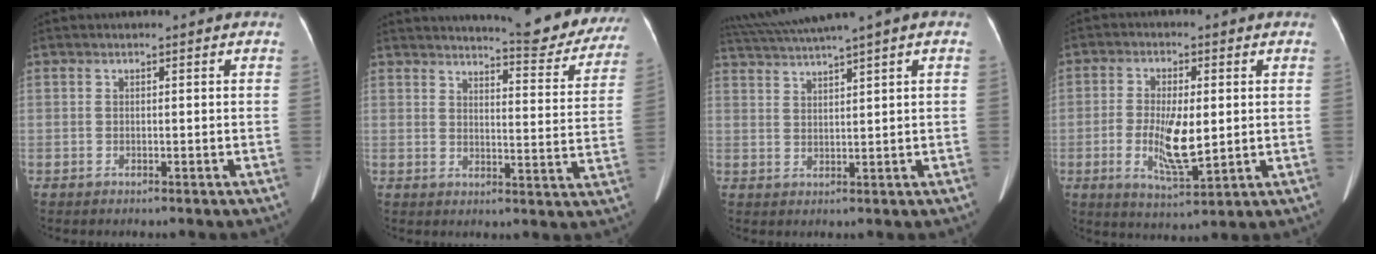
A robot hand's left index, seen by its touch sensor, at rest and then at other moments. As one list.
[{"total": 15.5, "force": [14.6, 1.9, 4.7], "torque": [-0.048, -0.056, 0.162]}, {"total": 8.0, "force": [6.1, -1.1, 5.1], "torque": [-0.092, 0.034, 0.104]}, {"total": 8.5, "force": [-0.5, 2.5, 8.0], "torque": [-0.156, -0.014, -0.004]}]